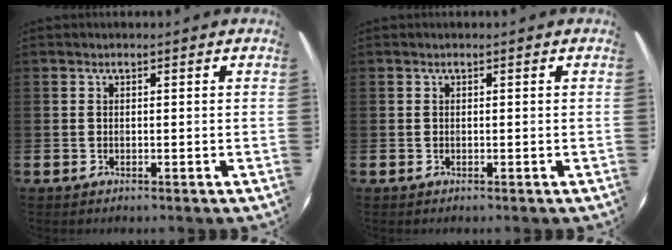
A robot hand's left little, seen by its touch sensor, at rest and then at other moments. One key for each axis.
{"total": 0.0}